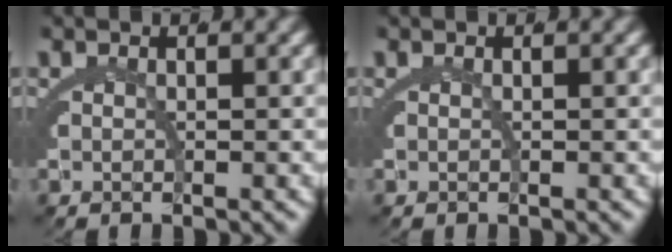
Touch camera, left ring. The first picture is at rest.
{"total": 0.0}